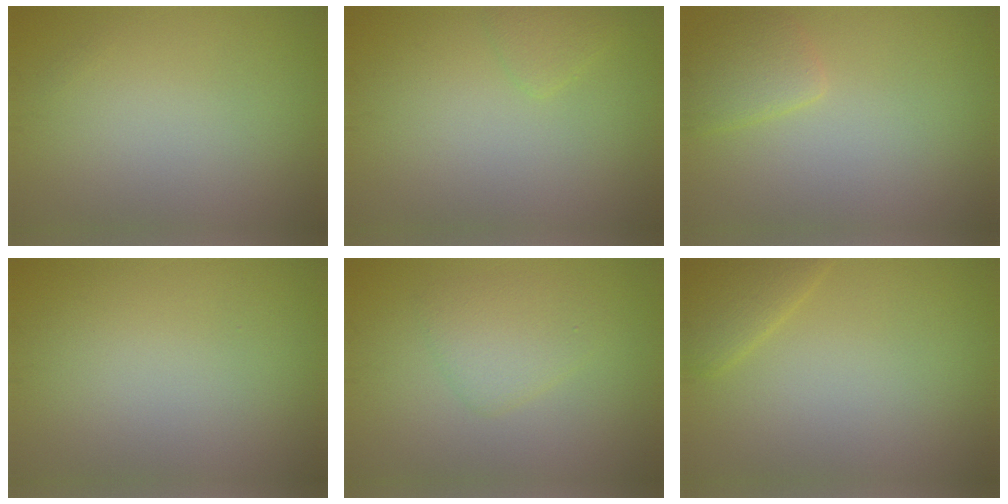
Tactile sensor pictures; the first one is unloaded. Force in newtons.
{"total": 1.3, "press": 1.3, "slide": 0.0}
{"total": 2.1, "press": 2.1, "slide": 0.2}
{"total": 0.0}
{"total": 2.6, "press": 2.6, "slide": 0.3}
{"total": 2.2, "press": 2.2, "slide": 0.1}